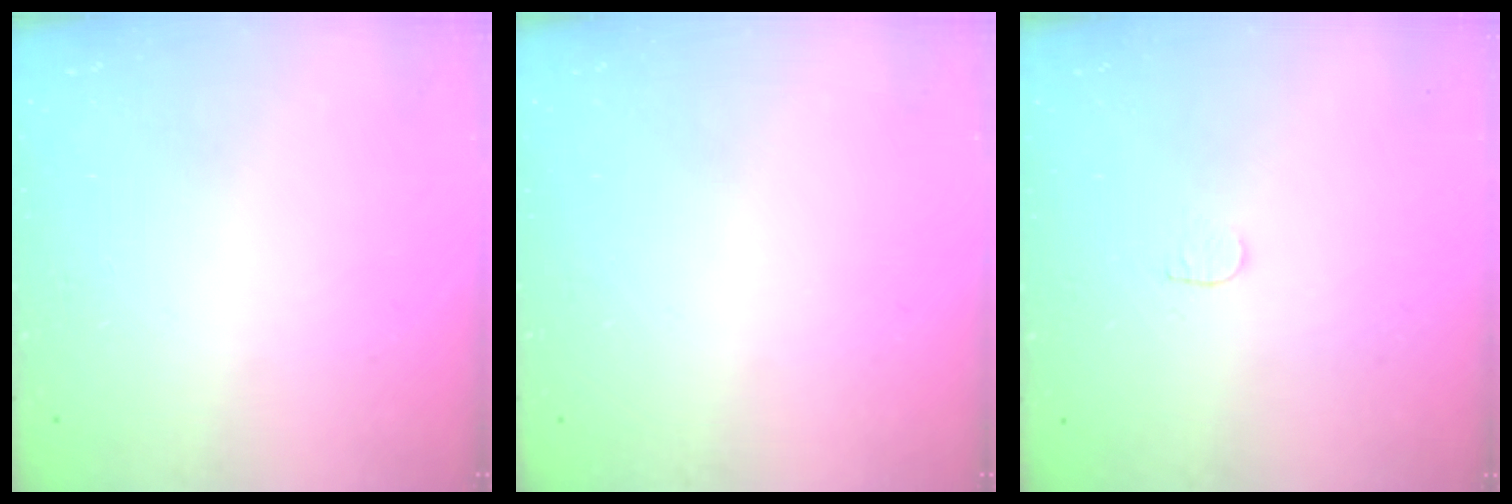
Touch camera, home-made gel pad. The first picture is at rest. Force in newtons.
{"total": 0.0}
{"total": 3.3, "press": 3.3, "slide": 0.3}